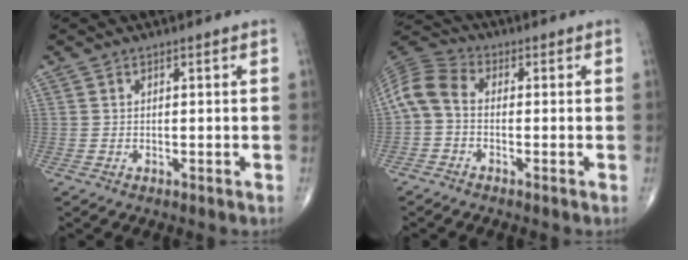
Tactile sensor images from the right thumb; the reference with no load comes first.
{"total": 7.1, "force": [-0.9, 4.6, 5.3], "torque": [-0.107, 0.022, -0.036]}